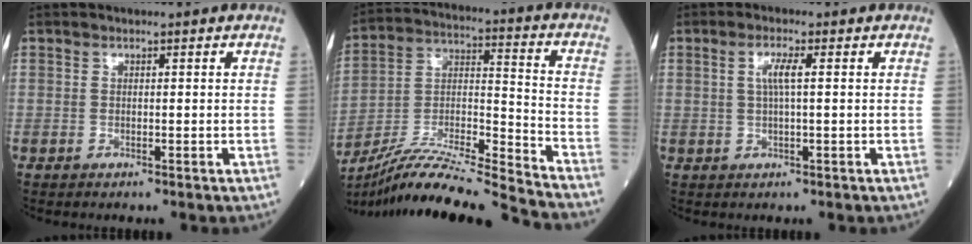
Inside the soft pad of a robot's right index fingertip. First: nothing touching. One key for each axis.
{"total": 21.7, "fx": -20.0, "fy": -1.8, "fz": 8.3, "tx": -0.166, "ty": -0.024, "tz": -0.341}
{"total": 2.8, "fx": 0.7, "fy": 0.2, "fz": 2.7, "tx": -0.057, "ty": 0.005, "tz": 0.014}